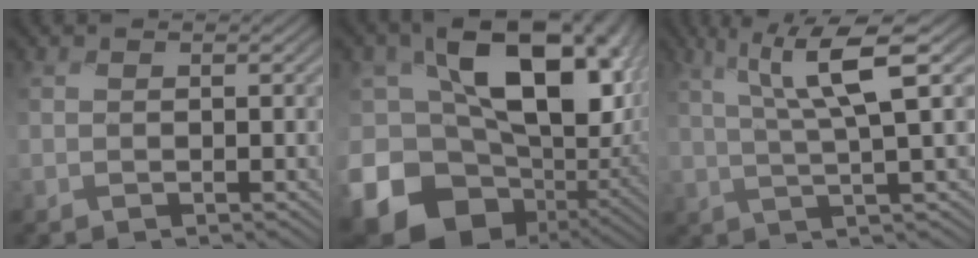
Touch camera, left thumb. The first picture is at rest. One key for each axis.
{"total": 19.3, "fx": -3.7, "fy": 13.3, "fz": 13.5, "tx": -0.242, "ty": -0.031, "tz": -0.047}
{"total": 7.9, "fx": 2.9, "fy": 1.1, "fz": 7.2, "tx": -0.142, "ty": 0.019, "tz": 0.057}